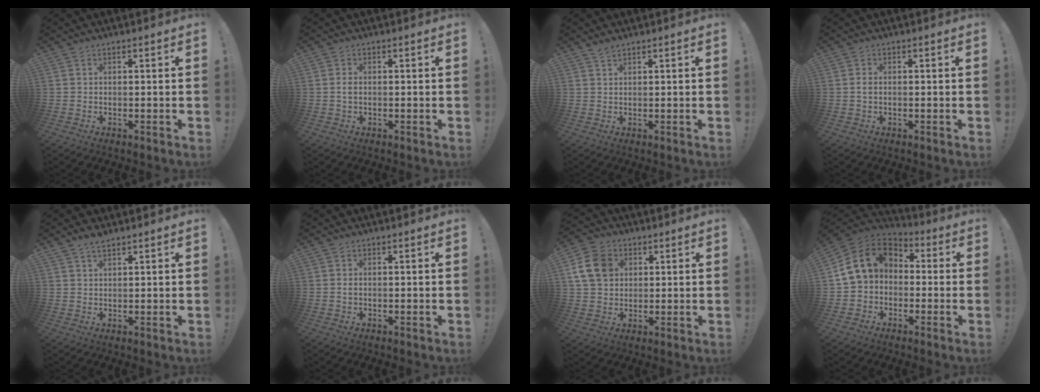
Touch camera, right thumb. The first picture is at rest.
{"total": 1.4, "force": [-0.2, 0.8, 1.1], "torque": [-0.016, 0.002, -0.004]}
{"total": 1.9, "force": [1.7, 0.6, 0.8], "torque": [-0.011, -0.006, 0.030]}
{"total": 1.1, "force": [-0.1, 0.7, 0.9], "torque": [-0.021, 0.005, -0.001]}
{"total": 2.8, "force": [2.3, 0.8, 1.4], "torque": [-0.027, -0.010, 0.041]}
{"total": 0.5, "force": [-0.1, 0.3, 0.4], "torque": [-0.012, 0.004, -0.001]}
{"total": 12.1, "force": [3.7, 9.6, 6.3], "torque": [-0.115, -0.002, 0.076]}
{"total": 12.9, "force": [2.2, 10.1, 7.7], "torque": [-0.146, 0.009, 0.043]}